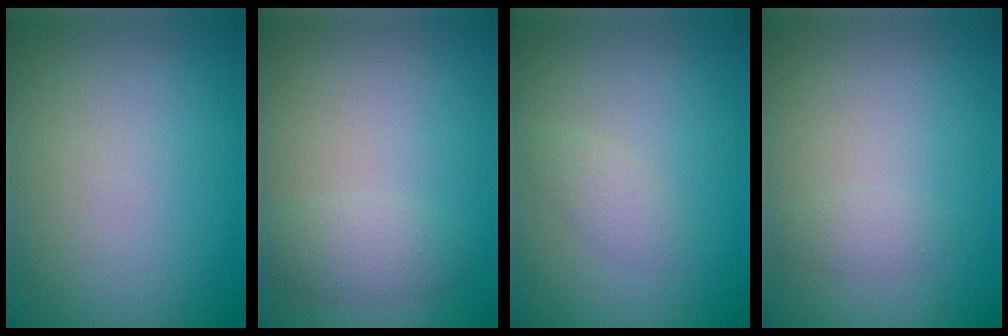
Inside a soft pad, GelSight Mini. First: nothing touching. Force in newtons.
{"total": 2.1, "press": 2.1, "slide": 0.2}
{"total": 1.3, "press": 1.3, "slide": 0.0}
{"total": 1.0, "press": 1.0, "slide": 0.0}